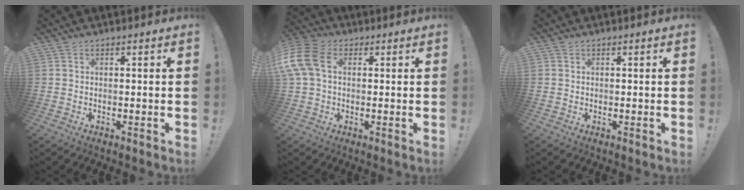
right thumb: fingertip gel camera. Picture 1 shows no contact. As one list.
[{"total": 12.6, "force": [2.1, 8.3, 9.2], "torque": [-0.212, 0.003, 0.041]}, {"total": 0.0}]